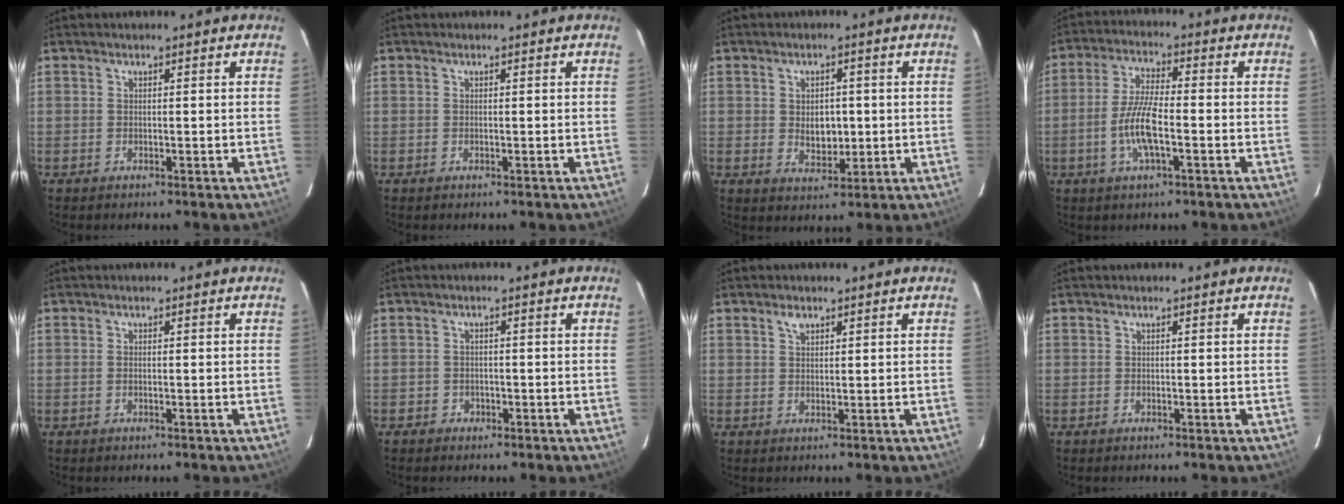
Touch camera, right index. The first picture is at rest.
{"total": 0.0}
{"total": 5.0, "force": [0.0, 3.6, 3.5], "torque": [-0.057, -0.002, 0.008]}
{"total": 8.1, "force": [-2.5, 1.9, 7.4], "torque": [-0.155, 0.001, -0.051]}
{"total": 0.0}
{"total": 2.0, "force": [-1.2, 1.6, 0.1], "torque": [-0.005, 0.004, -0.018]}
{"total": 1.7, "force": [1.1, 1.0, 0.9], "torque": [-0.015, 0.004, 0.020]}
{"total": 0.0}